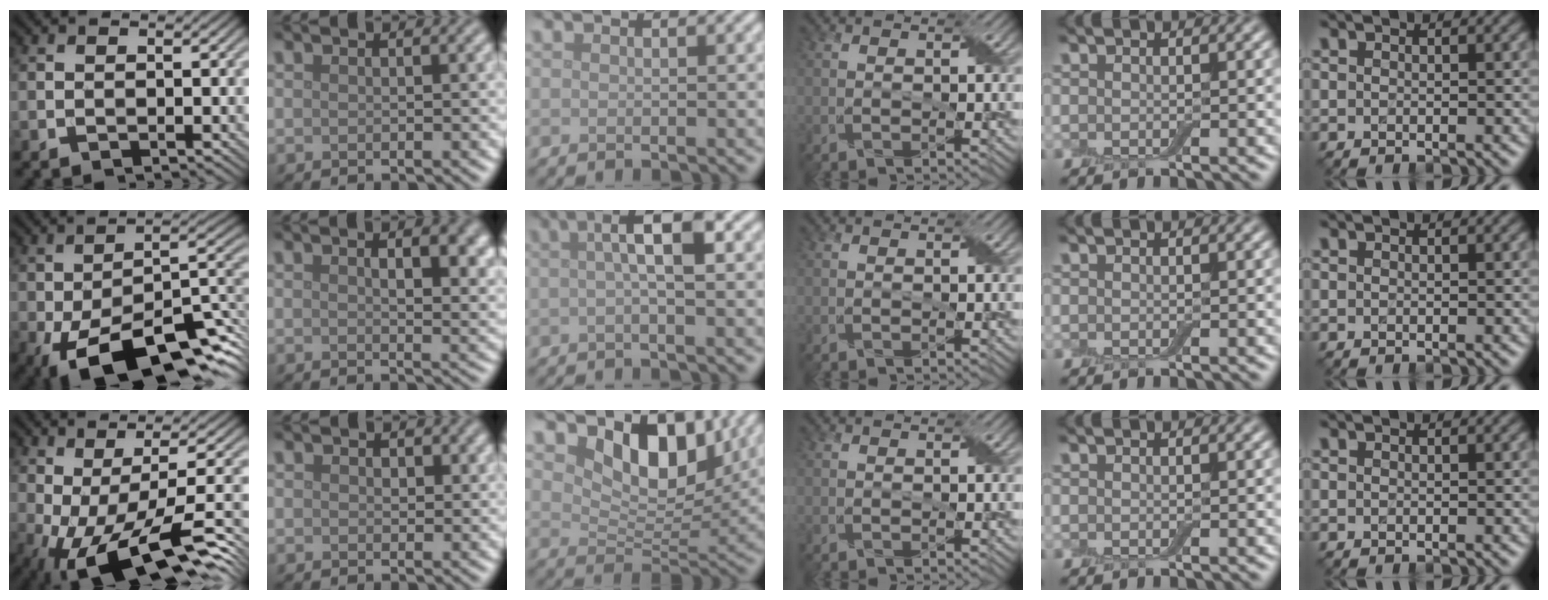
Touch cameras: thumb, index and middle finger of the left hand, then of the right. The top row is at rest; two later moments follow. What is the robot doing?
{"motion": "peel", "object": "aluminum foil"}